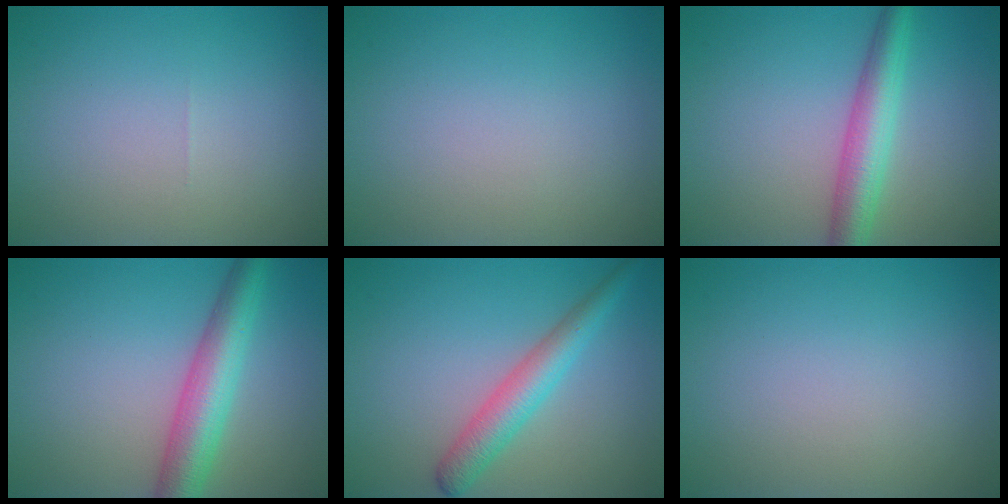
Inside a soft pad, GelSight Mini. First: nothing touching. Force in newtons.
{"total": 0.0}
{"total": 4.5, "press": 4.5, "slide": 0.1}
{"total": 5.6, "press": 5.6, "slide": 0.1}
{"total": 3.7, "press": 3.7, "slide": 0.1}
{"total": 0.0}